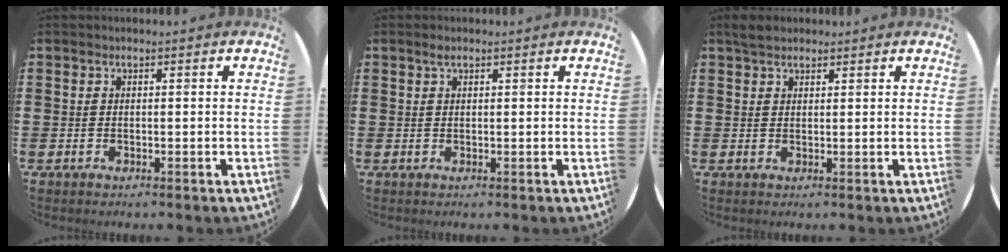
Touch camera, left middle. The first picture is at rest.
{"total": 0.7, "force": [0.4, 0.2, 0.5], "torque": [-0.010, 0.004, 0.007]}
{"total": 2.0, "force": [1.8, 0.8, 0.6], "torque": [-0.008, 0.003, 0.032]}